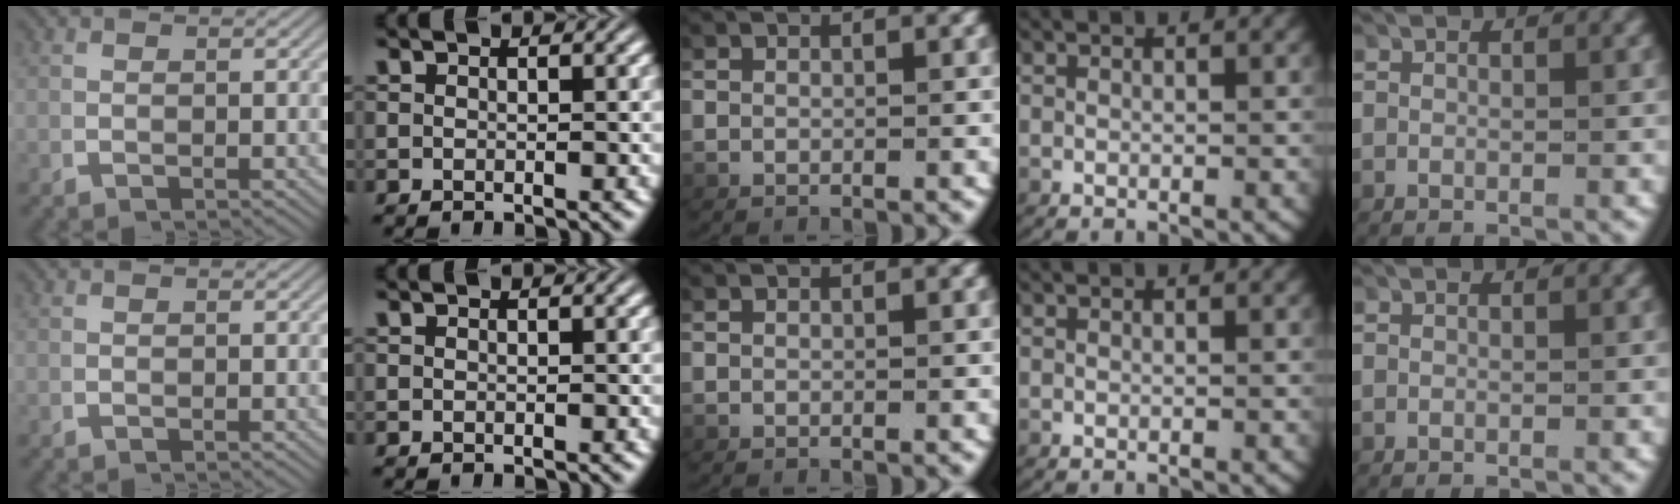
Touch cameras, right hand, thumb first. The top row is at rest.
{}